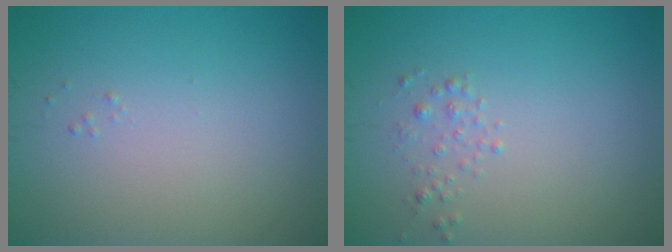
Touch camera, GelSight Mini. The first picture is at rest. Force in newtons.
{"total": 0.9, "press": 0.9, "slide": 0.0}